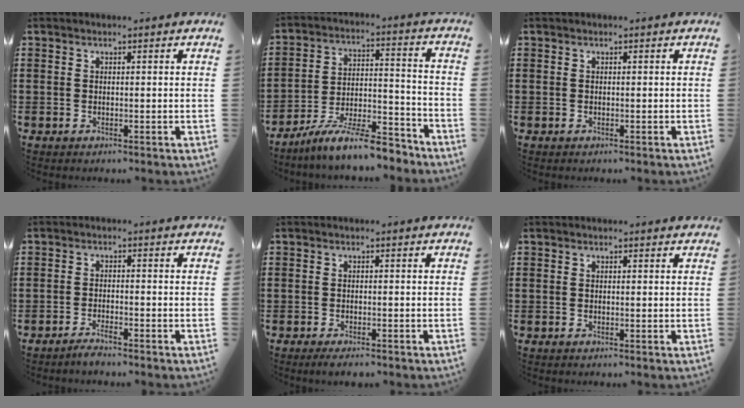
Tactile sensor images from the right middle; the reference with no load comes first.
{"total": 10.6, "force": [-9.2, 0.9, 5.0], "torque": [-0.088, 0.021, -0.177]}
{"total": 0.0}
{"total": 1.7, "force": [-1.6, 0.0, 0.6], "torque": [-0.013, -0.001, -0.029]}
{"total": 1.3, "force": [-1.2, 0.1, 0.6], "torque": [-0.013, -0.003, -0.021]}
{"total": 0.0}